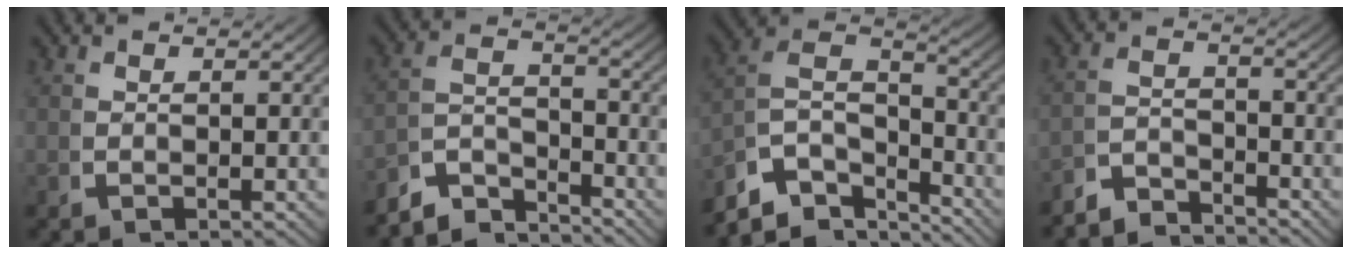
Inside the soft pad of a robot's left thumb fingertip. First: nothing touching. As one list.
[{"total": 5.7, "force": [-3.7, 3.2, 2.9], "torque": [-0.053, -0.023, -0.066]}, {"total": 11.0, "force": [-2.3, 7.8, 7.3], "torque": [-0.164, -0.040, -0.035]}, {"total": 3.8, "force": [-3.6, 1.1, 0.8], "torque": [-0.007, -0.013, -0.072]}]